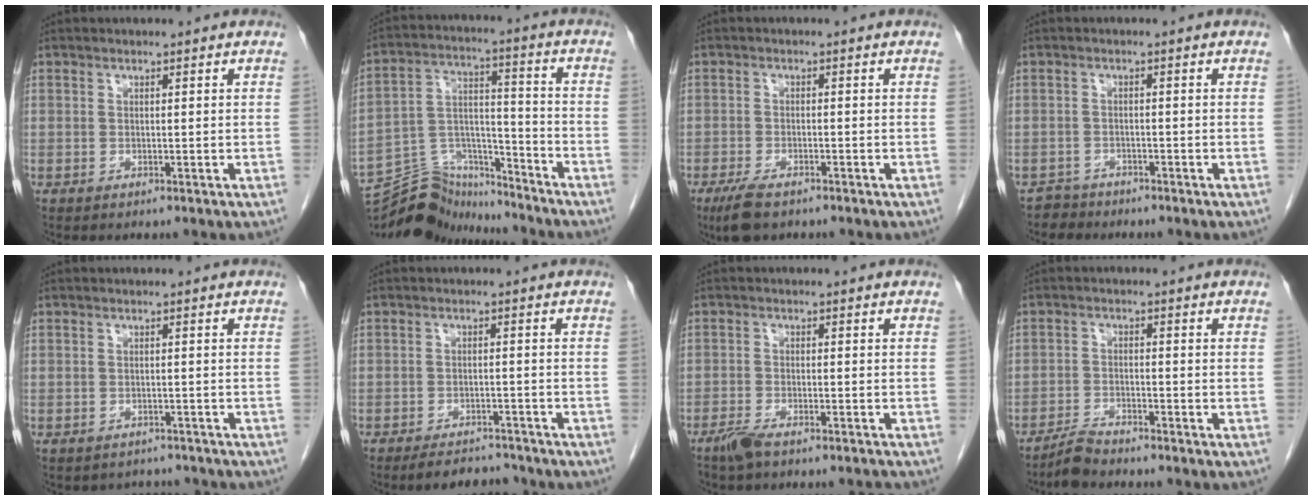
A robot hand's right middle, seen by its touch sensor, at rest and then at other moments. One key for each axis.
{"total": 12.9, "fx": -12.6, "fy": 2.6, "fz": 0.7, "tx": -0.020, "ty": 0.047, "tz": -0.220}
{"total": 4.8, "fx": -3.5, "fy": 1.5, "fz": 2.9, "tx": -0.064, "ty": -0.009, "tz": -0.060}
{"total": 2.3, "fx": -1.9, "fy": 0.9, "fz": -0.9, "tx": 0.013, "ty": 0.001, "tz": -0.035}
{"total": 3.3, "fx": -2.9, "fy": 1.4, "fz": -0.4, "tx": 0.005, "ty": 0.010, "tz": -0.040}
{"total": 4.8, "fx": -4.5, "fy": 1.4, "fz": 1.0, "tx": -0.009, "ty": -0.005, "tz": -0.069}
{"total": 4.4, "fx": -3.8, "fy": 0.5, "fz": 2.1, "tx": -0.035, "ty": -0.008, "tz": -0.068}
{"total": 3.2, "fx": -3.1, "fy": 0.1, "fz": 0.9, "tx": -0.020, "ty": -0.011, "tz": -0.061}